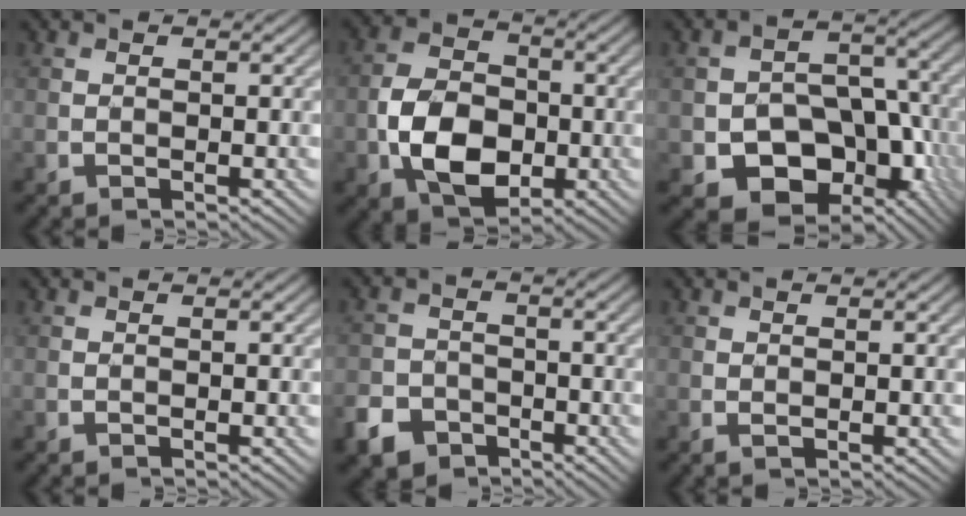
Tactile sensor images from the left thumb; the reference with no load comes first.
{"total": 8.9, "force": [-2.4, 6.2, 5.9], "torque": [-0.123, -0.006, -0.051]}
{"total": 14.0, "force": [-5.8, 9.9, 8.0], "torque": [-0.121, -0.031, -0.088]}
{"total": 0.0}
{"total": 5.7, "force": [-3.7, 3.9, 2.0], "torque": [-0.048, -0.006, -0.078]}
{"total": 0.5, "force": [0.2, 0.2, 0.5], "torque": [-0.008, -0.001, 0.004]}